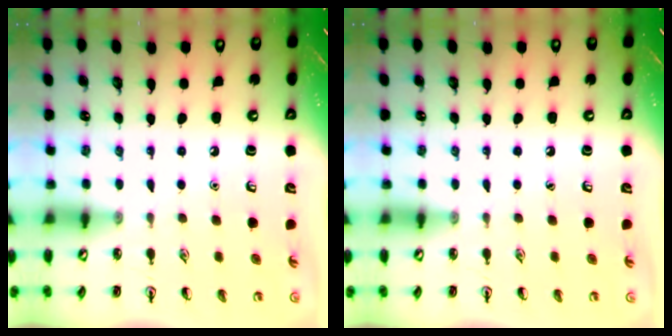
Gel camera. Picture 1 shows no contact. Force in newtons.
{"total": 0.0}